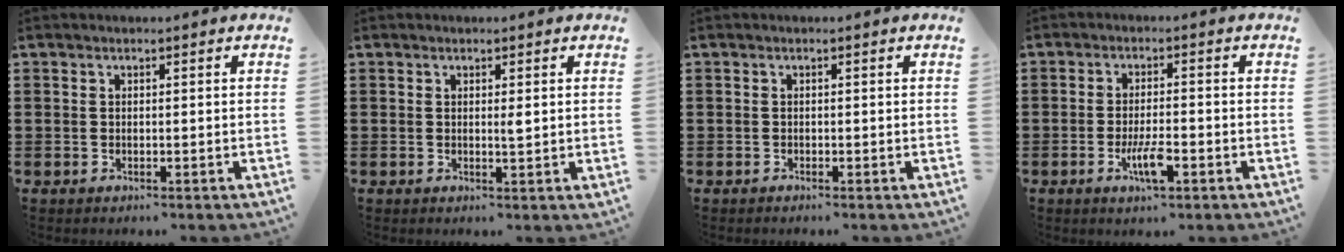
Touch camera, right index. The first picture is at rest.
{"total": 1.4, "force": [0.4, 0.1, 1.3], "torque": [-0.027, 0.001, 0.006]}
{"total": 0.0}
{"total": 5.1, "force": [-2.1, 1.2, 4.5], "torque": [-0.094, -0.006, -0.041]}